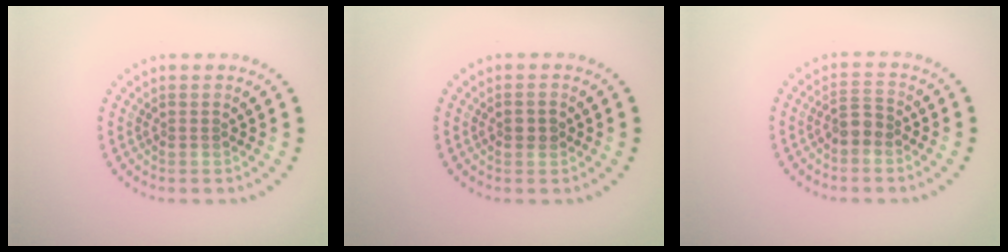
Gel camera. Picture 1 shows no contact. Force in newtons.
{"total": 1.4, "press": 1.4, "slide": 0.2}
{"total": 2.0, "press": 1.7, "slide": 1.0}